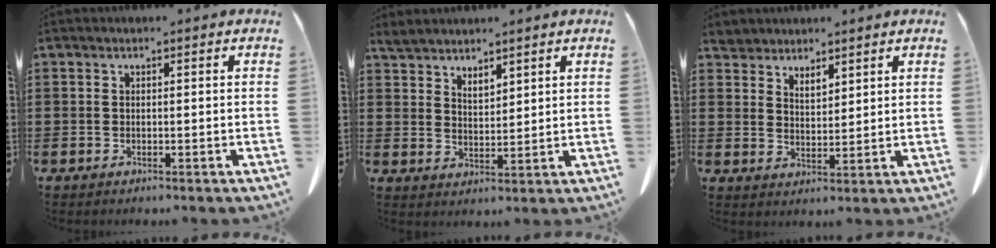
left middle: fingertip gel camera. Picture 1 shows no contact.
{"total": 3.2, "force": [3.1, 0.5, 0.3], "torque": [-0.016, -0.006, 0.059]}
{"total": 3.6, "force": [3.3, 1.2, 0.1], "torque": [-0.014, -0.005, 0.064]}